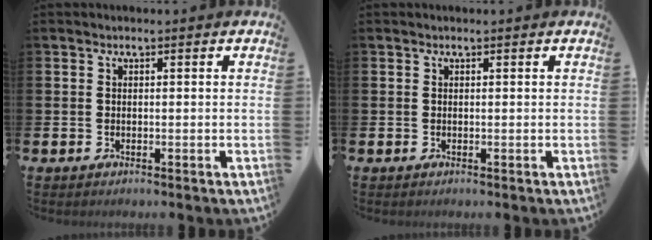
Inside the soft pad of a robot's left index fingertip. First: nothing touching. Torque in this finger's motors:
{"motor_torque": [0.56, -0.78, 0.00, 0.01]}